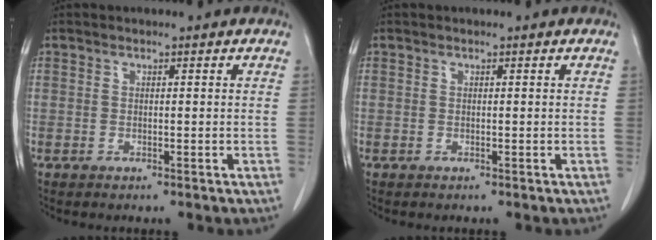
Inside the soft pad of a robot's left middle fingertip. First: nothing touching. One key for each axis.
{"total": 0.0}